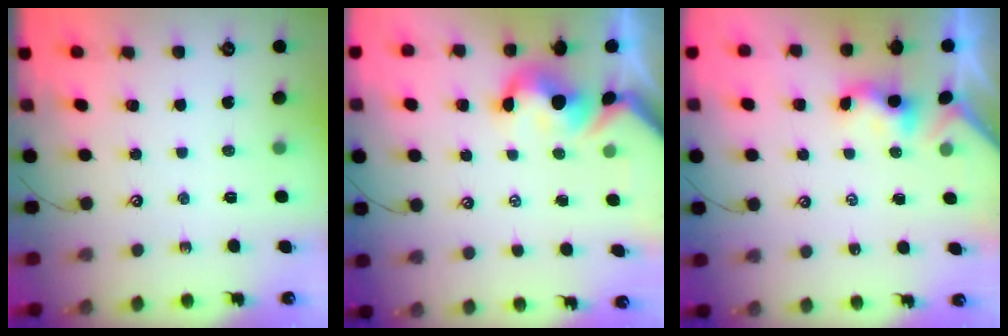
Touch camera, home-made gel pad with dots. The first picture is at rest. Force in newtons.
{"total": 3.0, "press": 2.8, "slide": 1.0}
{"total": 0.5, "press": 0.4, "slide": 0.3}